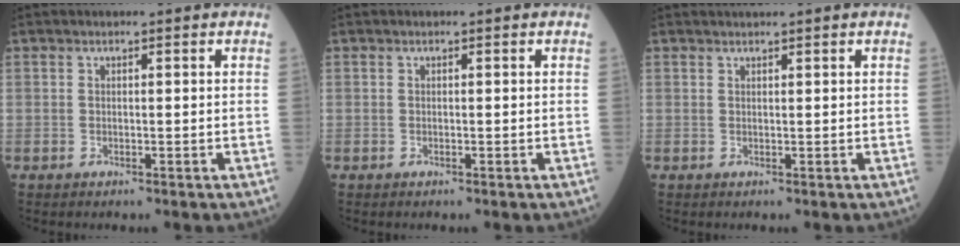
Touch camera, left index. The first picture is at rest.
{"total": 0.0}
{"total": 1.4, "force": [1.2, -0.3, 0.5], "torque": [-0.006, 0.014, 0.028]}